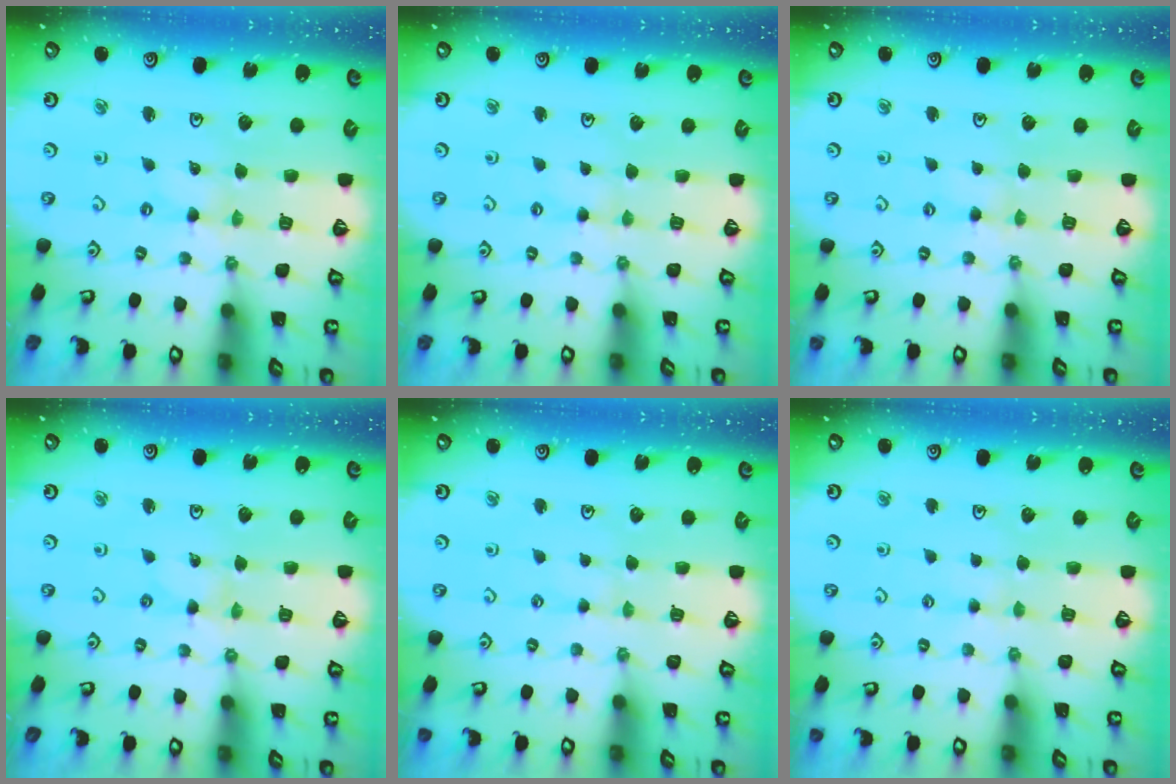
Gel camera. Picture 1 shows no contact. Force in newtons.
{"total": 1.8, "press": 1.8, "slide": 0.4}
{"total": 2.1, "press": 2.1, "slide": 0.3}
{"total": 0.0}
{"total": 0.0}
{"total": 2.3, "press": 2.3, "slide": 0.3}